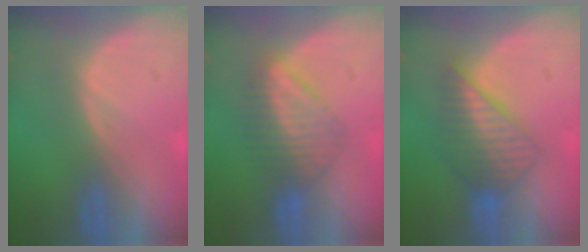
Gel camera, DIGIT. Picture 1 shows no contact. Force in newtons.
{"total": 6.3, "press": 6.1, "slide": 1.4}
{"total": 6.3, "press": 6.3, "slide": 0.2}